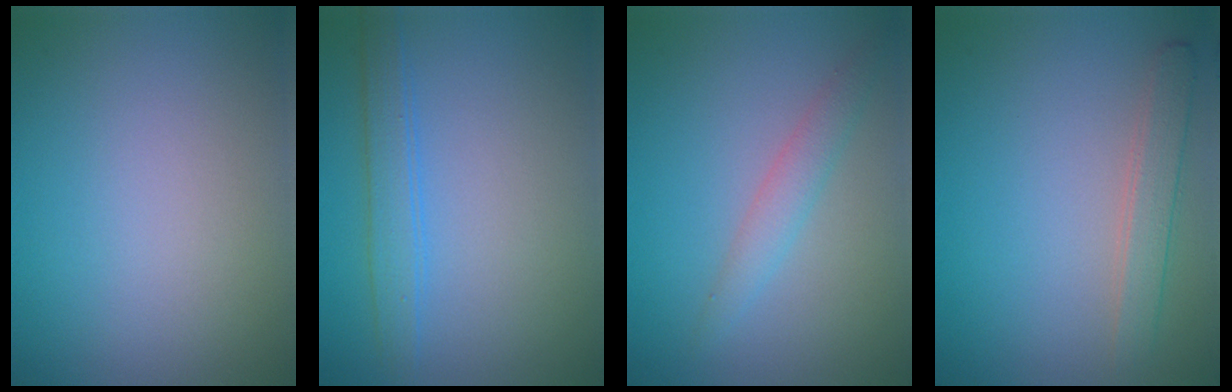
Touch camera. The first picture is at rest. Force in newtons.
{"total": 2.5, "press": 2.5, "slide": 0.2}
{"total": 2.0, "press": 2.0, "slide": 0.2}
{"total": 2.3, "press": 2.3, "slide": 0.1}